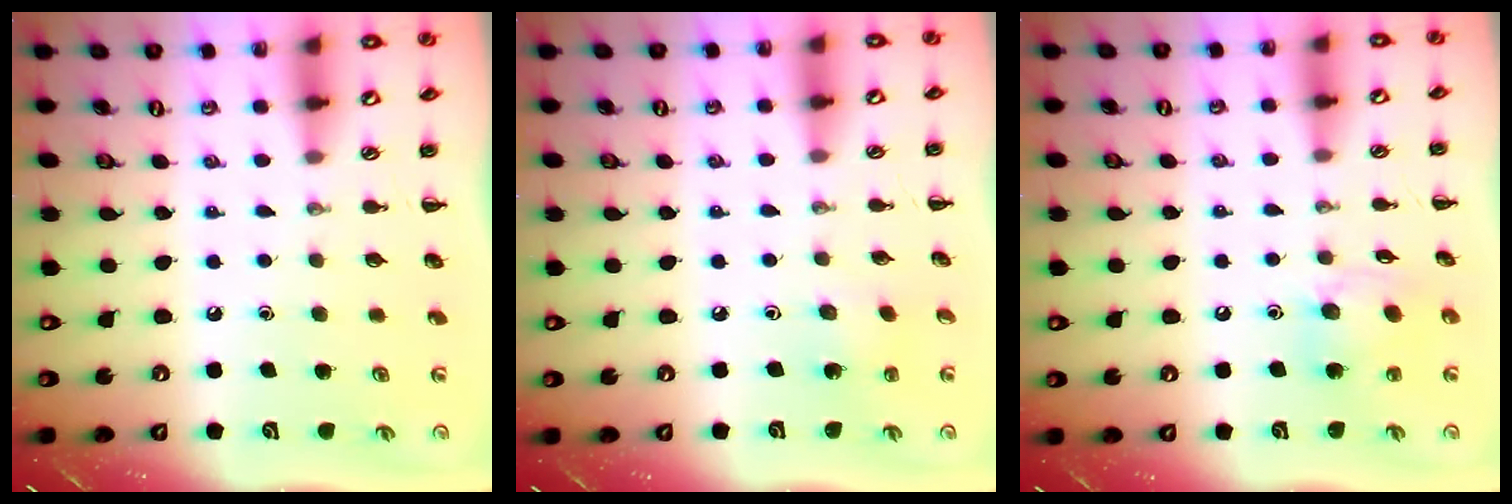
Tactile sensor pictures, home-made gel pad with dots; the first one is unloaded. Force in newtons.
{"total": 1.4, "press": 1.2, "slide": 0.6}
{"total": 10.8, "press": 10.6, "slide": 2.4}